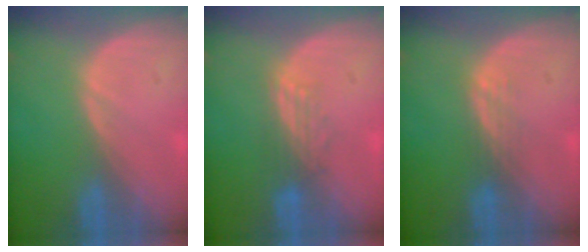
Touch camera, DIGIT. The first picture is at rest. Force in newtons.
{"total": 2.8, "press": 2.6, "slide": 1.2}
{"total": 1.8, "press": 1.7, "slide": 0.2}